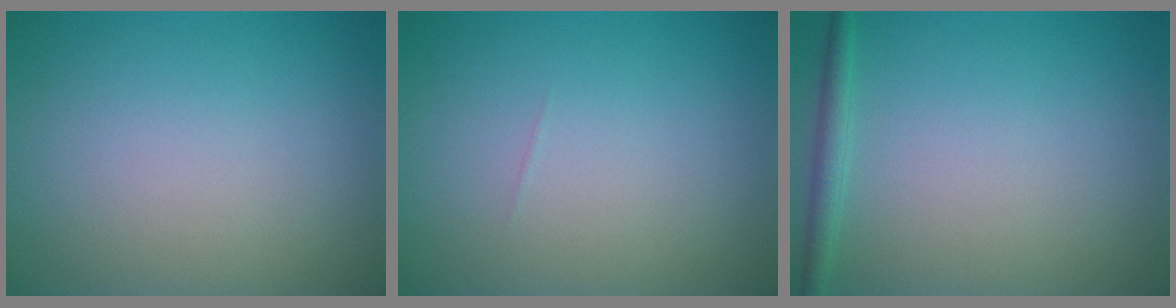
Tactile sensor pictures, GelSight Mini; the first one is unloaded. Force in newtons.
{"total": 0.0}
{"total": 1.5, "press": 1.5, "slide": 0.1}